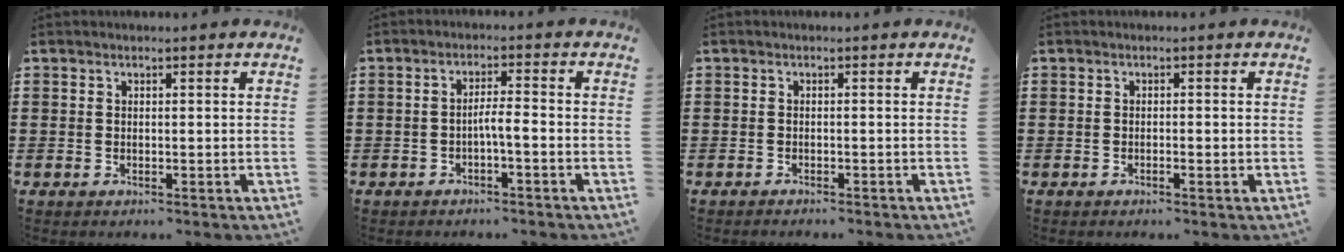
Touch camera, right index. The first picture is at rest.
{"total": 2.6, "force": [-1.3, 0.2, 2.3], "torque": [-0.044, 0.002, -0.025]}
{"total": 0.7, "force": [-0.7, -0.1, 0.1], "torque": [-0.005, -0.003, -0.013]}
{"total": 0.8, "force": [-0.4, 0.1, 0.7], "torque": [-0.012, -0.003, -0.006]}